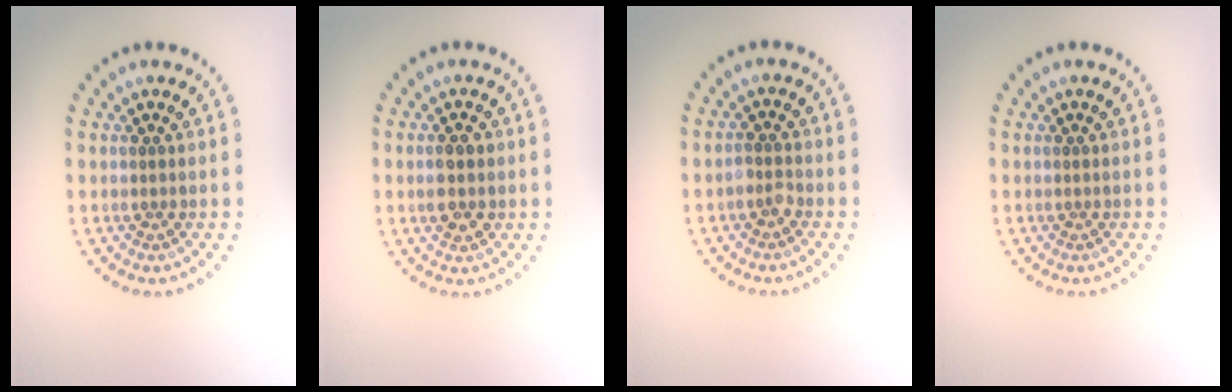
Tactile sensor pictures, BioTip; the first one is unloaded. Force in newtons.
{"total": 2.9, "press": 2.9, "slide": 0.1}
{"total": 1.2, "press": 1.1, "slide": 0.4}
{"total": 0.0}